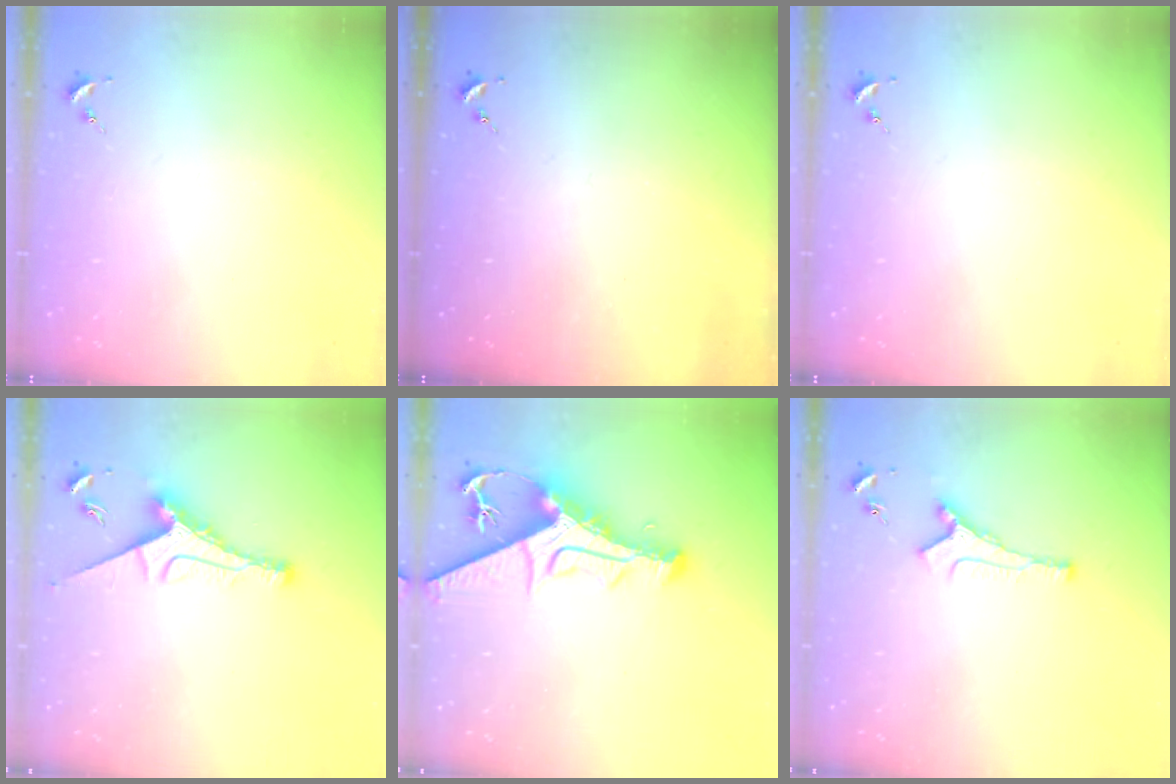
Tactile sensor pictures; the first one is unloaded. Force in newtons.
{"total": 0.0}
{"total": 0.0}
{"total": 9.2, "press": 9.2, "slide": 0.2}
{"total": 13.4, "press": 13.4, "slide": 1.3}
{"total": 7.1, "press": 7.1, "slide": 0.8}